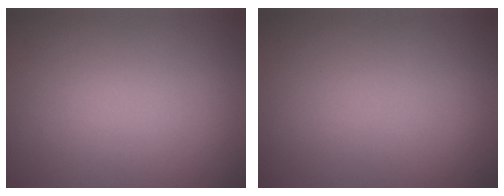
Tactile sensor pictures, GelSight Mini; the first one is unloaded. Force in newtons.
{"total": 0.0}